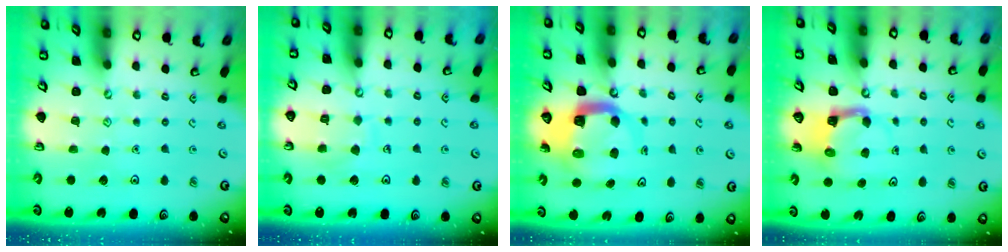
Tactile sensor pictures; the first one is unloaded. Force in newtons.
{"total": 7.0, "press": 7.0, "slide": 0.7}
{"total": 8.0, "press": 7.9, "slide": 1.0}
{"total": 3.9, "press": 3.9, "slide": 0.2}